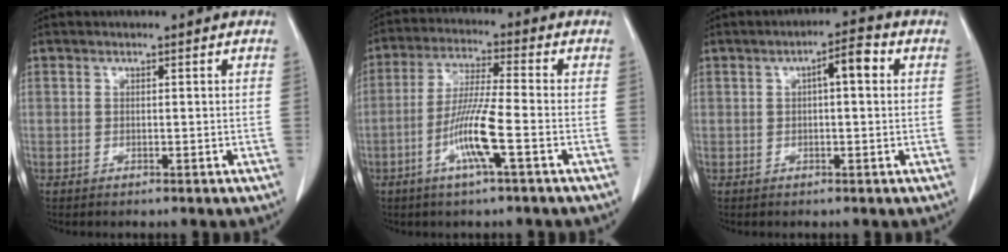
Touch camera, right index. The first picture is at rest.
{"total": 8.9, "force": [-3.3, 0.1, 8.2], "torque": [-0.163, -0.007, -0.069]}
{"total": 4.5, "force": [1.0, 1.0, 4.2], "torque": [-0.067, 0.016, 0.012]}